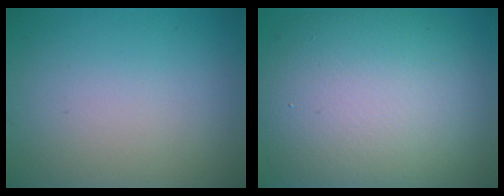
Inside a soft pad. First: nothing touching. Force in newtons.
{"total": 12.9, "press": 12.9, "slide": 1.0}